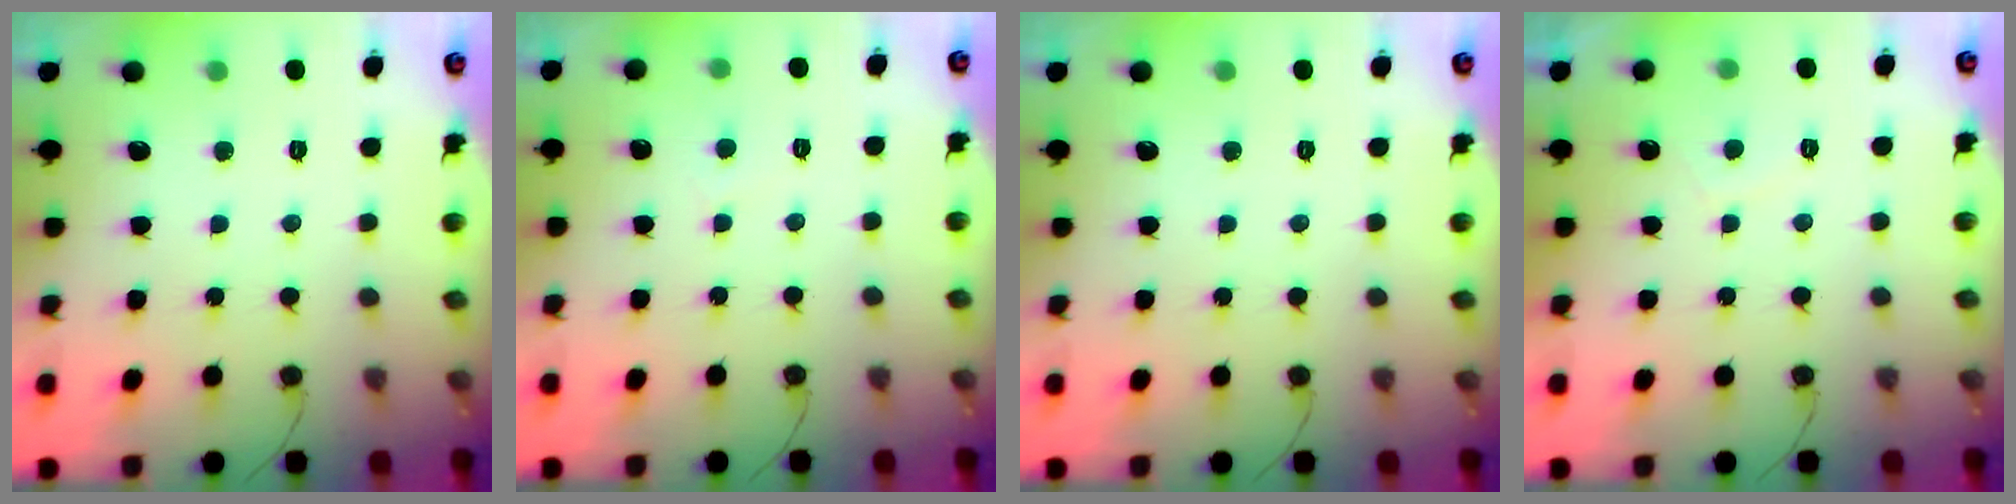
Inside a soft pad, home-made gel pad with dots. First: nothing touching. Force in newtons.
{"total": 1.0, "press": 1.0, "slide": 0.2}
{"total": 0.0}
{"total": 1.6, "press": 1.6, "slide": 0.5}